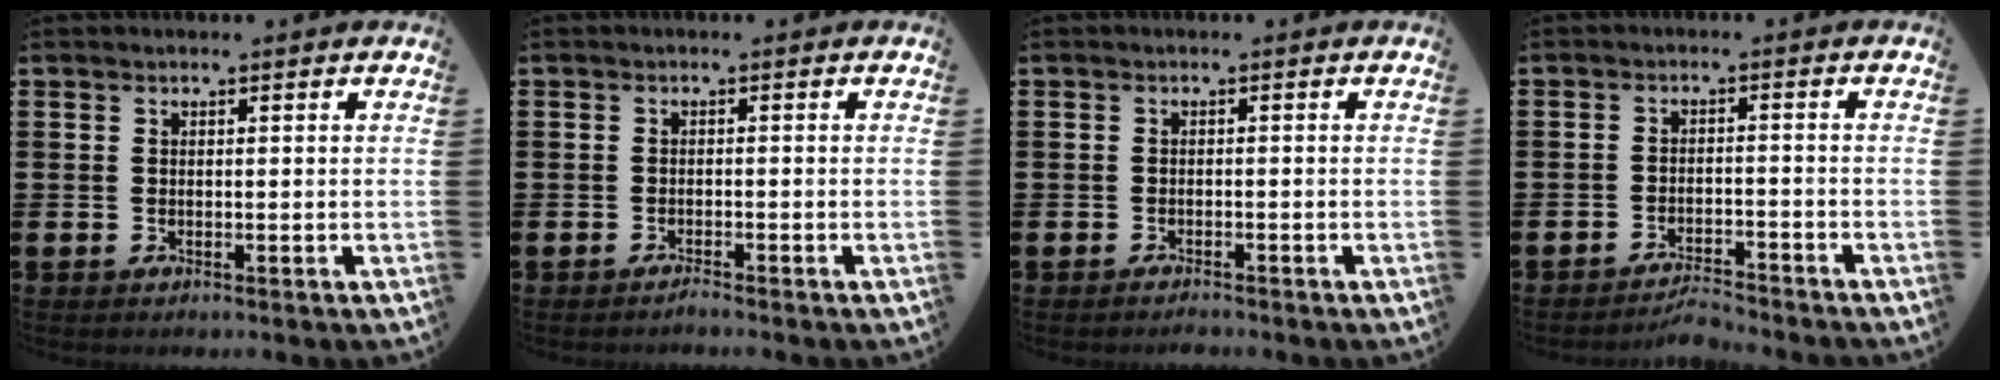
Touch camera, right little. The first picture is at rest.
{"total": 0.8, "force": [-0.8, -0.1, 0.2], "torque": [-0.005, -0.004, -0.015]}
{"total": 0.8, "force": [-0.8, 0.1, 0.2], "torque": [0.002, -0.006, -0.018]}
{"total": 2.6, "force": [-2.6, 0.0, 0.2], "torque": [-0.009, 0.004, -0.055]}